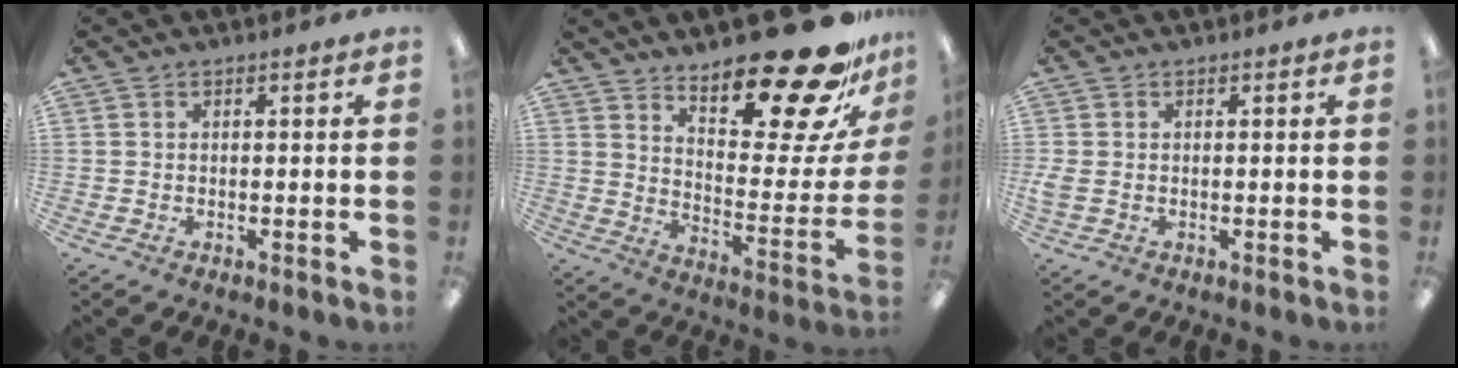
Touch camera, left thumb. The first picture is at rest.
{"total": 25.1, "force": [19.6, 7.0, 14.0], "torque": [-0.161, -0.149, 0.308]}
{"total": 2.3, "force": [-0.1, 1.6, 1.6], "torque": [-0.021, 0.003, -0.002]}